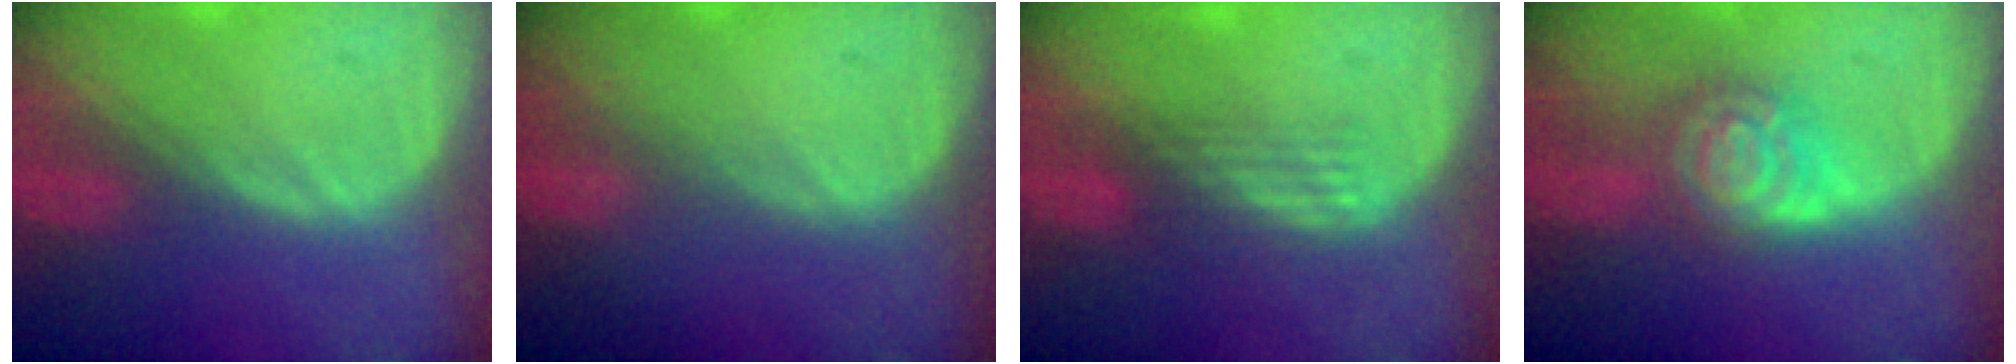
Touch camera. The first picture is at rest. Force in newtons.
{"total": 0.0}
{"total": 3.4, "press": 2.8, "slide": 1.9}
{"total": 6.6, "press": 6.6, "slide": 0.4}